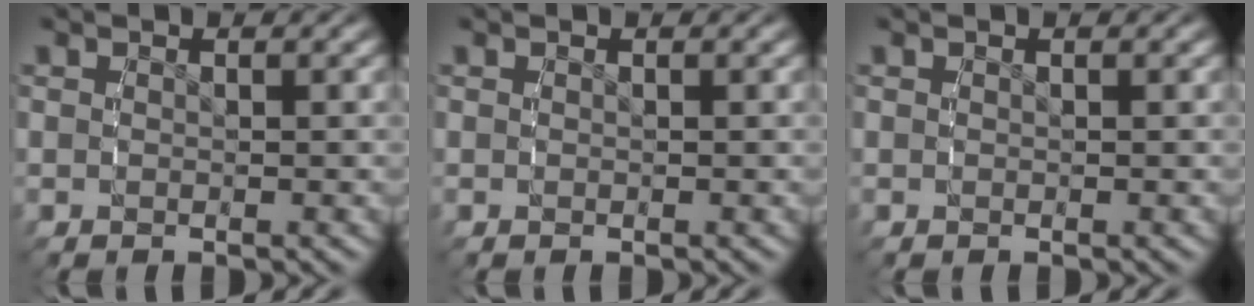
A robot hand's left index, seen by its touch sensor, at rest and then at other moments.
{"total": 0.0}
{"total": 0.0}